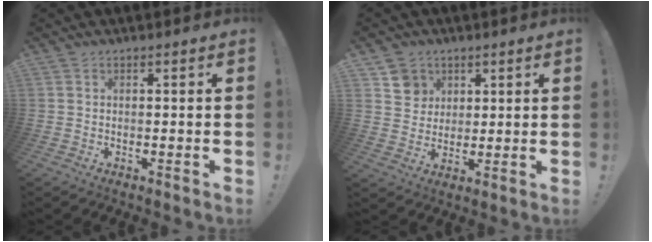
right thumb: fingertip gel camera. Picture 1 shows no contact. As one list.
[{"total": 7.4, "force": [3.7, 6.3, 0.9], "torque": [-0.001, -0.026, 0.073]}]